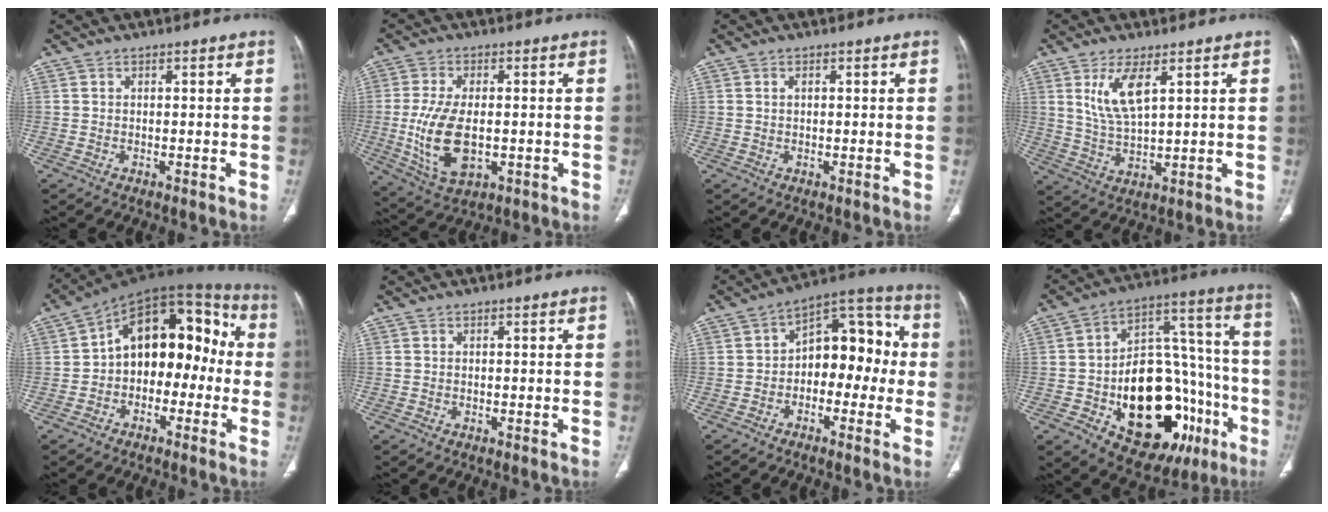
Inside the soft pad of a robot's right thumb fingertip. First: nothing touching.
{"total": 12.2, "force": [-1.5, 6.4, 10.3], "torque": [-0.208, -0.010, -0.015]}
{"total": 0.6, "force": [0.2, 0.3, 0.4], "torque": [-0.010, 0.003, 0.004]}
{"total": 7.6, "force": [3.3, 2.5, 6.4], "torque": [-0.128, -0.022, 0.077]}
{"total": 16.8, "force": [-0.9, 11.0, 12.7], "torque": [-0.134, 0.060, -0.029]}
{"total": 0.0}
{"total": 13.4, "force": [-0.8, 8.5, 10.4], "torque": [-0.098, 0.052, -0.028]}
{"total": 30.2, "force": [-10.3, 17.0, 22.8], "torque": [-0.279, 0.064, -0.129]}